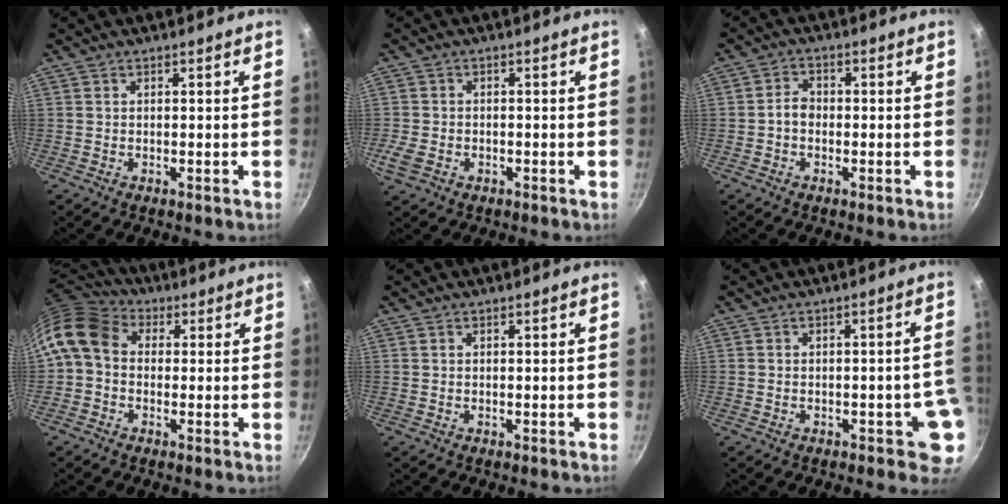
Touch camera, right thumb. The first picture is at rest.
{"total": 4.1, "force": [-1.5, 2.9, 2.4], "torque": [-0.055, 0.002, -0.028]}
{"total": 3.0, "force": [-0.7, 2.3, 1.8], "torque": [-0.020, 0.016, -0.016]}
{"total": 11.0, "force": [0.9, 8.6, 6.8], "torque": [-0.123, 0.028, -0.005]}
{"total": 0.0}
{"total": 4.8, "force": [-1.5, 2.3, 4.0], "torque": [-0.019, 0.019, -0.016]}